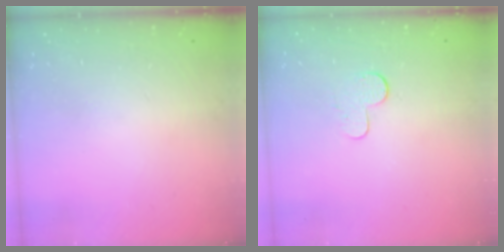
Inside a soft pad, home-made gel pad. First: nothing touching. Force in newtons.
{"total": 5.0, "press": 5.0, "slide": 0.5}